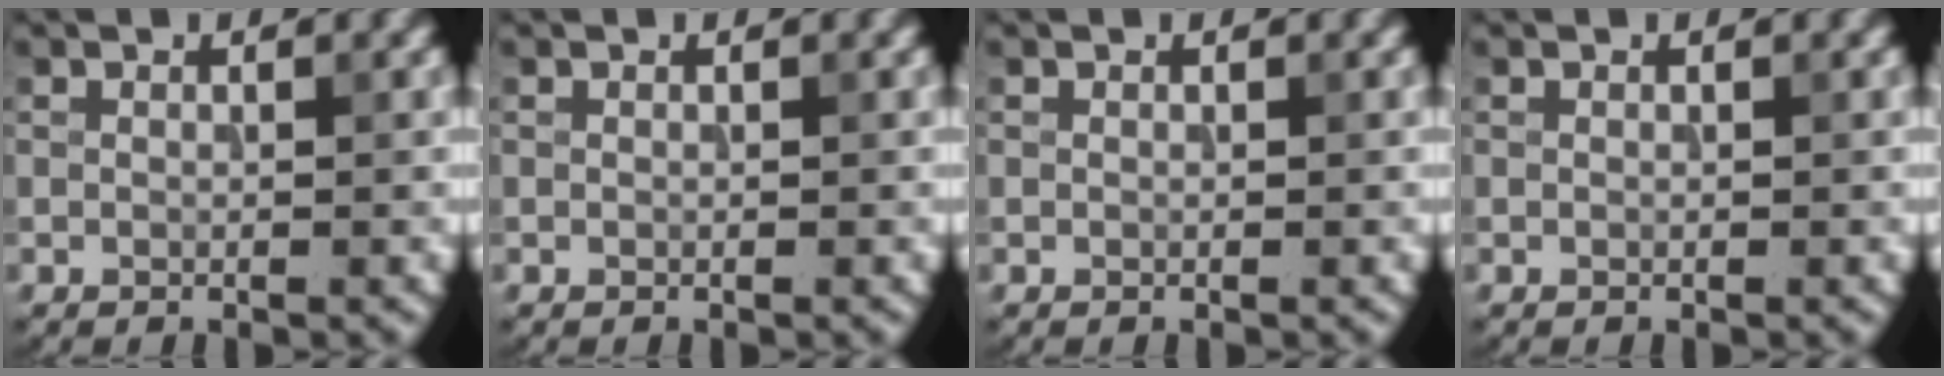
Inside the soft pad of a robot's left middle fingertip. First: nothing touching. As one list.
[{"total": 0.0}, {"total": 0.0}, {"total": 0.0}]